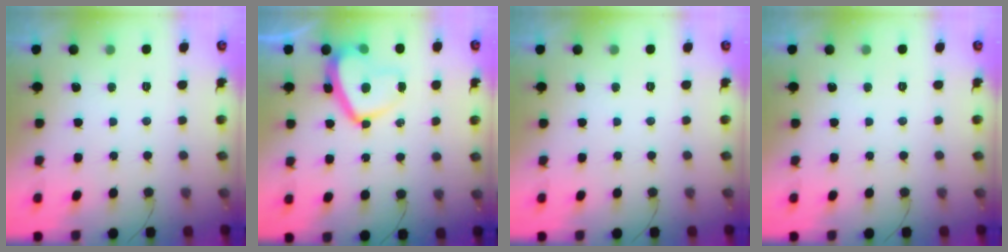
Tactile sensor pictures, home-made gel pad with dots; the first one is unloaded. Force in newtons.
{"total": 10.4, "press": 10.4, "slide": 1.0}
{"total": 0.0}
{"total": 0.0}